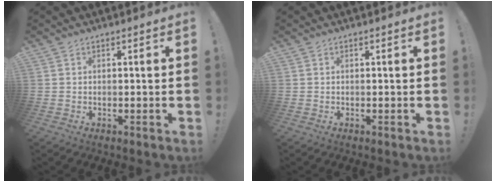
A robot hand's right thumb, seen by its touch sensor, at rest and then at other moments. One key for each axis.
{"total": 0.0}